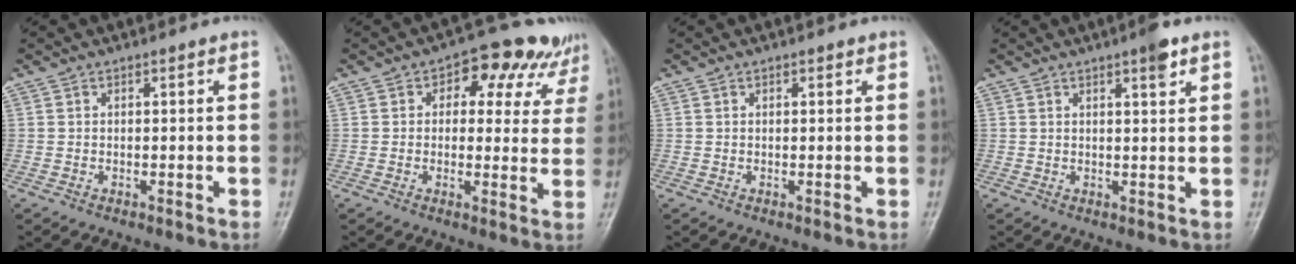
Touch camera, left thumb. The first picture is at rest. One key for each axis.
{"total": 11.8, "fx": 6.0, "fy": 7.3, "fz": 7.1, "tx": -0.033, "ty": 0.000, "tz": 0.069}
{"total": 0.9, "fx": 0.5, "fy": 0.5, "fz": 0.5, "tx": -0.003, "ty": -0.001, "tz": 0.004}
{"total": 3.4, "fx": 2.0, "fy": 0.6, "fz": 2.6, "tx": -0.033, "ty": -0.008, "tz": 0.027}